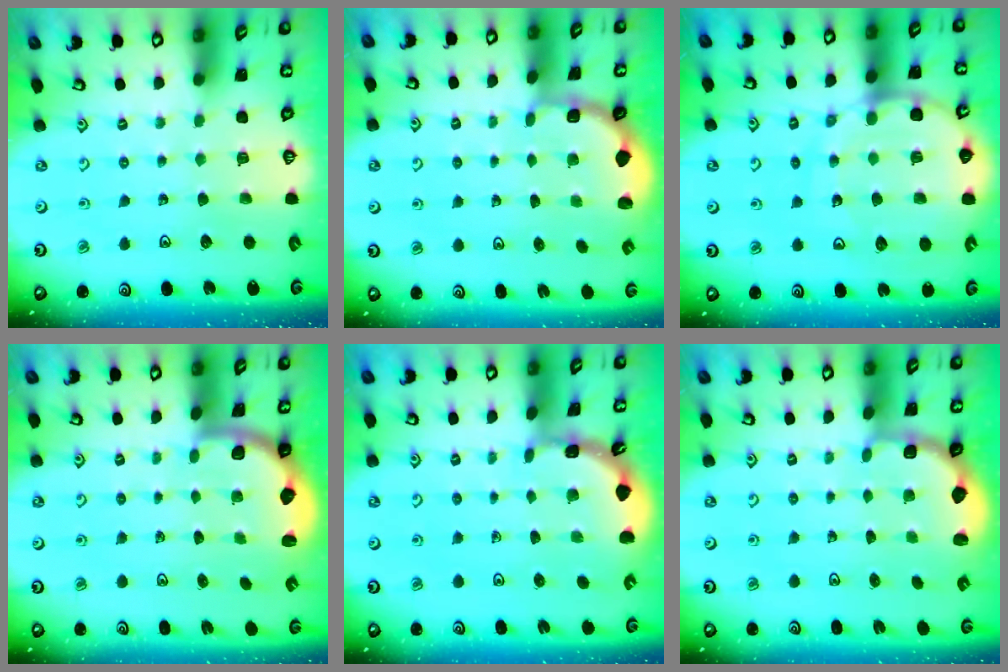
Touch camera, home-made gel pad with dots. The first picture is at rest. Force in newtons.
{"total": 2.0, "press": 1.8, "slide": 0.8}
{"total": 13.7, "press": 13.6, "slide": 1.7}
{"total": 2.2, "press": 2.0, "slide": 1.1}
{"total": 1.8, "press": 1.8, "slide": 0.1}
{"total": 2.7, "press": 2.2, "slide": 1.5}